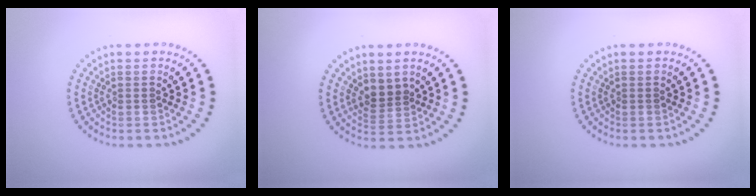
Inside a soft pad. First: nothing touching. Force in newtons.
{"total": 1.9, "press": 1.6, "slide": 1.0}
{"total": 0.0}